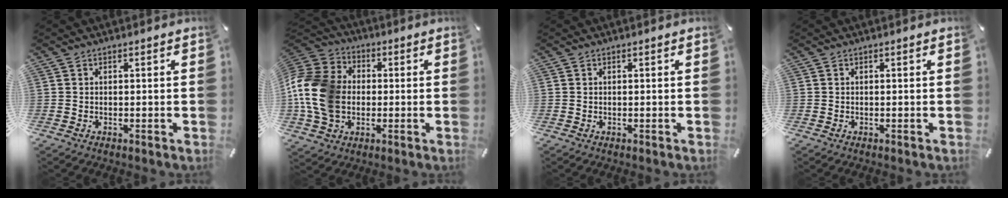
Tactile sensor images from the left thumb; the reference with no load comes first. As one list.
[{"total": 16.3, "force": [-1.2, 13.1, 9.6], "torque": [-0.235, 0.015, -0.026]}, {"total": 0.0}, {"total": 0.0}]